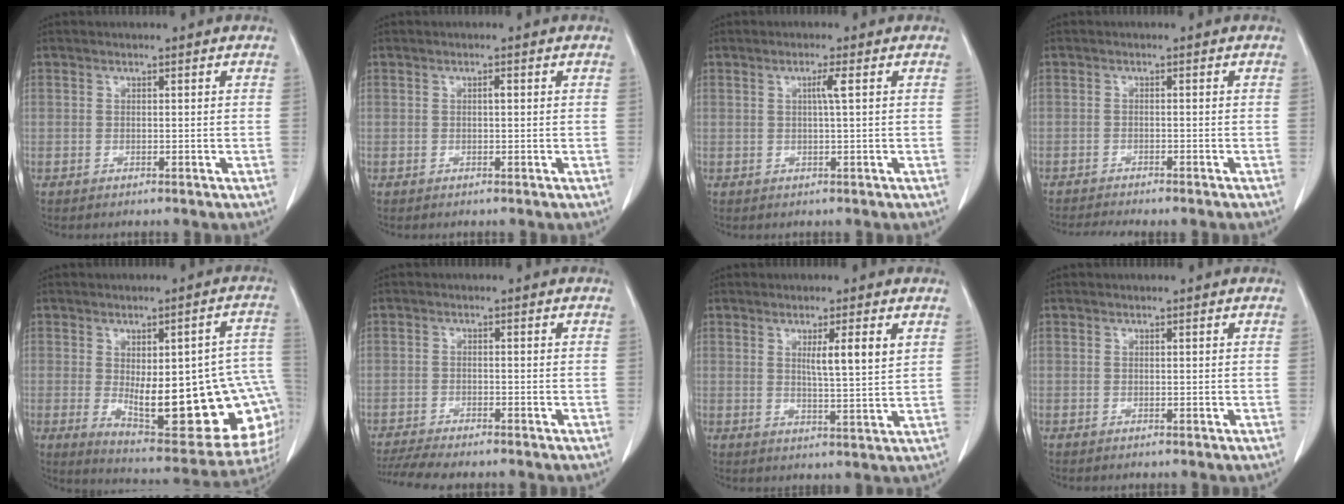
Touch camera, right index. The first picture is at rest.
{"total": 0.6, "force": [0.1, 0.1, 0.6], "torque": [-0.011, 0.001, 0.000]}
{"total": 1.9, "force": [0.4, -0.4, 1.8], "torque": [-0.034, 0.000, 0.006]}
{"total": 5.1, "force": [-4.7, 0.2, 2.1], "torque": [-0.024, -0.004, -0.066]}
{"total": 23.7, "force": [-3.1, 7.7, 22.2], "torque": [-0.218, 0.012, -0.013]}
{"total": 6.7, "force": [-6.0, 0.4, 3.0], "torque": [-0.044, -0.011, -0.097]}
{"total": 5.5, "force": [2.1, 0.0, 5.0], "torque": [-0.079, -0.005, 0.032]}
{"total": 0.0}